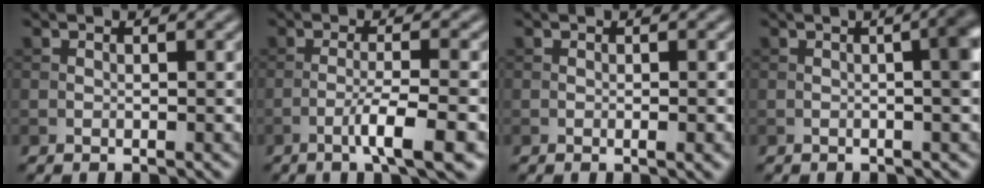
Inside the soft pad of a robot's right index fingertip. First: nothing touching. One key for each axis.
{"total": 4.4, "fx": -1.9, "fy": 0.5, "fz": 4.0, "tx": -0.065, "ty": 0.006, "tz": -0.040}
{"total": 1.1, "fx": -0.2, "fy": 0.2, "fz": 1.0, "tx": -0.014, "ty": -0.003, "tz": -0.002}
{"total": 4.9, "fx": 0.2, "fy": 1.7, "fz": 4.6, "tx": -0.036, "ty": 0.017, "tz": -0.002}